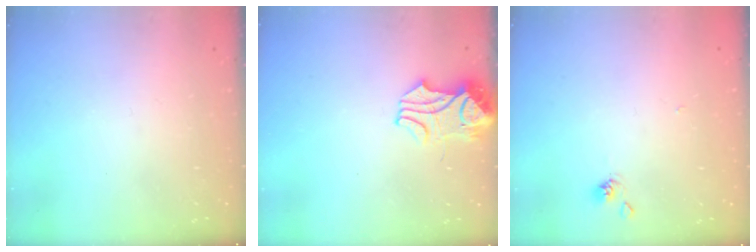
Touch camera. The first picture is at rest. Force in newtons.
{"total": 3.3, "press": 3.2, "slide": 0.8}
{"total": 1.9, "press": 1.9, "slide": 0.2}